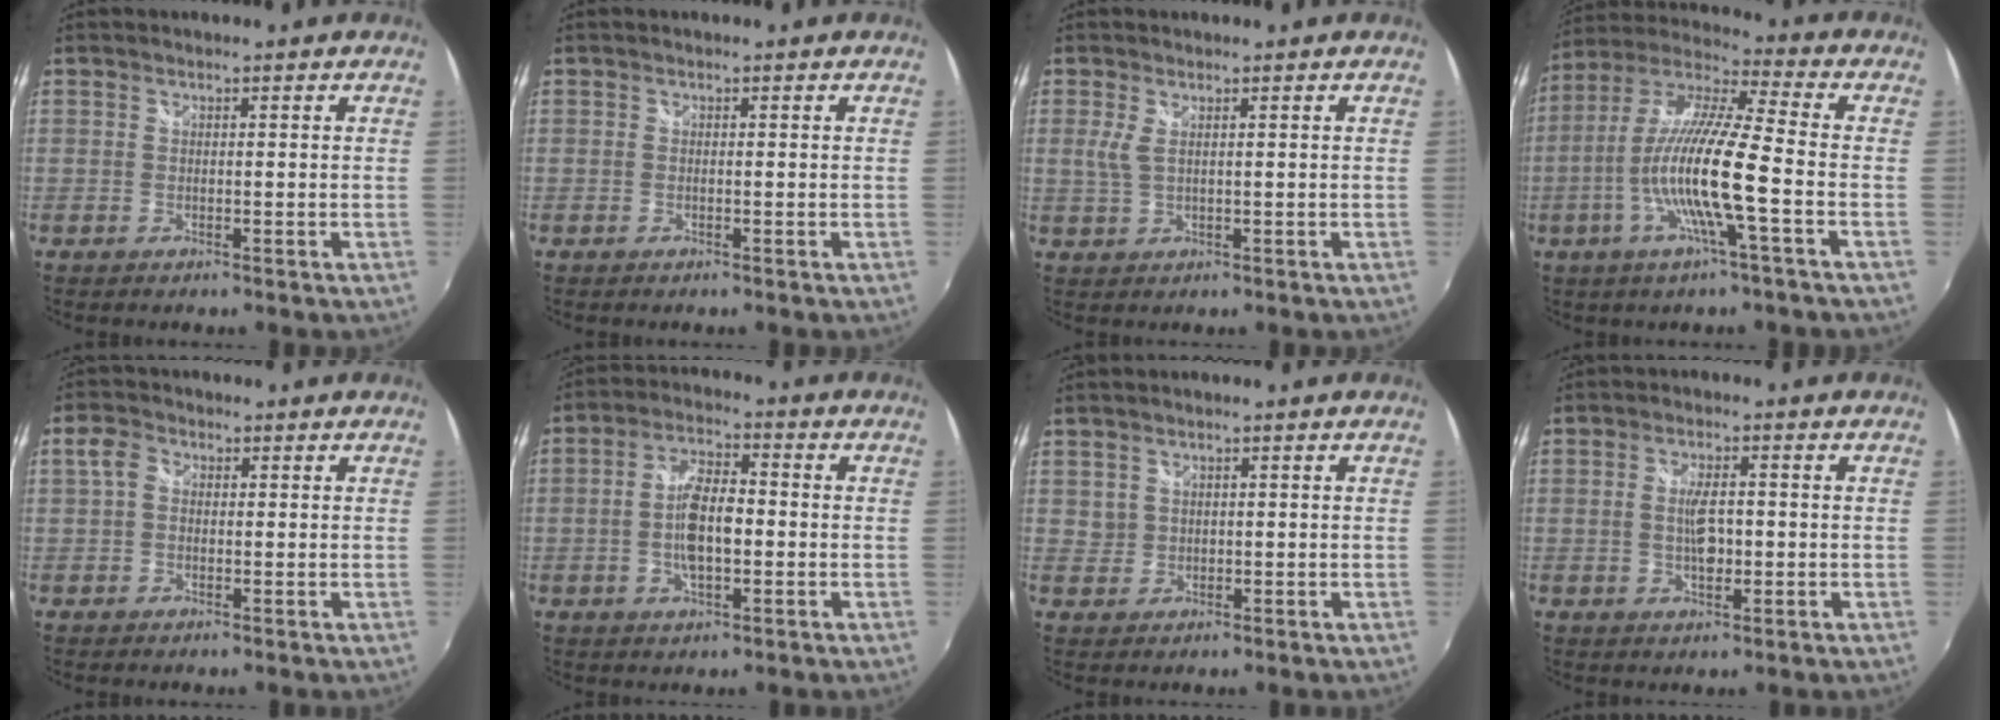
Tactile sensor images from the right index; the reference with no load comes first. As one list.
[{"total": 0.0}, {"total": 2.3, "force": [0.7, 0.6, 2.1], "torque": [-0.044, -0.001, 0.015]}, {"total": 14.9, "force": [-4.3, 0.6, 14.3], "torque": [-0.269, -0.005, -0.086]}, {"total": 3.1, "force": [0.1, 2.5, 1.9], "torque": [-0.039, 0.010, 0.000]}, {"total": 8.1, "force": [-1.2, 3.3, 7.3], "torque": [-0.141, 0.007, -0.020]}, {"total": 1.8, "force": [0.9, 1.6, 0.1], "torque": [0.006, 0.006, 0.017]}, {"total": 4.5, "force": [-0.2, 1.9, 4.1], "torque": [-0.075, -0.002, -0.002]}]